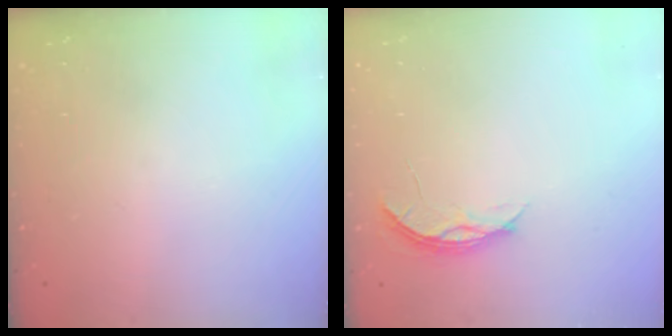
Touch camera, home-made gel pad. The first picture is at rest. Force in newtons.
{"total": 3.9, "press": 3.9, "slide": 0.4}